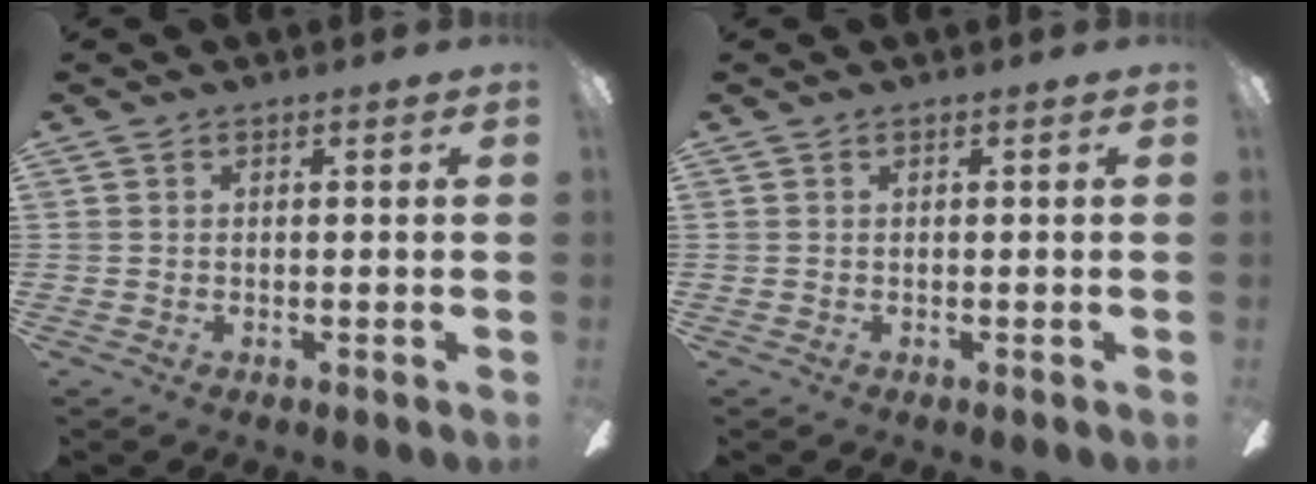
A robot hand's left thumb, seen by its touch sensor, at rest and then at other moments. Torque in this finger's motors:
{"motor_torque": [0.00, 0.00, 0.02, -0.02, 0.00]}